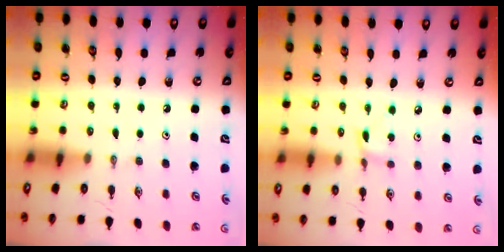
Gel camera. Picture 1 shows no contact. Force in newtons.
{"total": 2.0, "press": 2.0, "slide": 0.2}